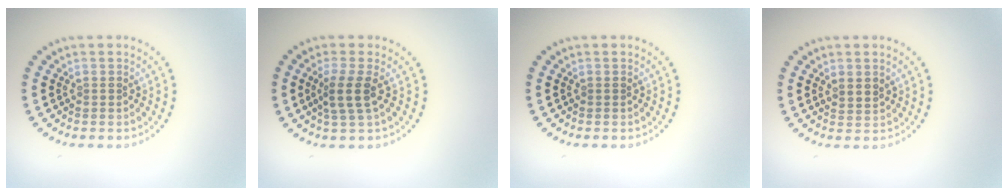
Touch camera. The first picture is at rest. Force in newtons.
{"total": 2.6, "press": 2.1, "slide": 1.5}
{"total": 0.0}
{"total": 1.4, "press": 1.2, "slide": 0.7}